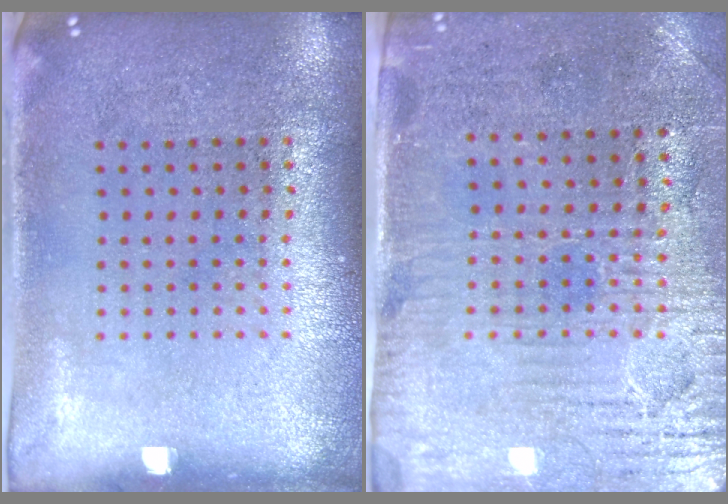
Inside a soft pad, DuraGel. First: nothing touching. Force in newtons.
{"total": 3.4, "press": 3.1, "slide": 1.5}